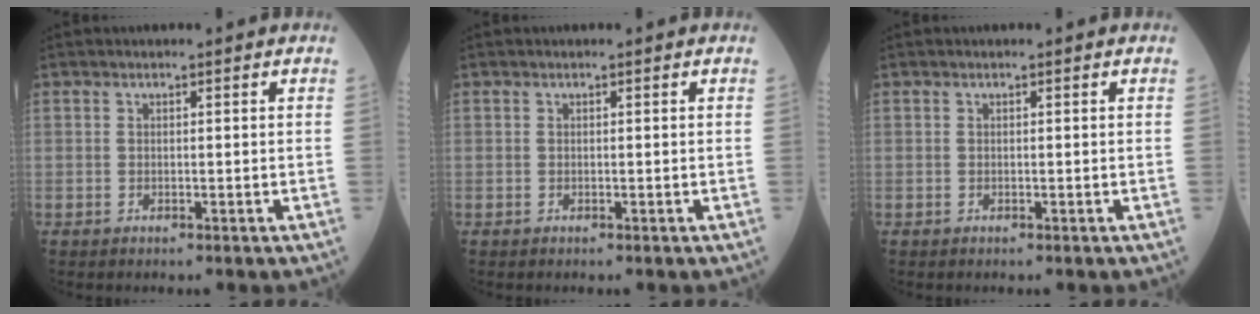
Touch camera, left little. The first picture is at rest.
{"total": 0.0}
{"total": 0.0}